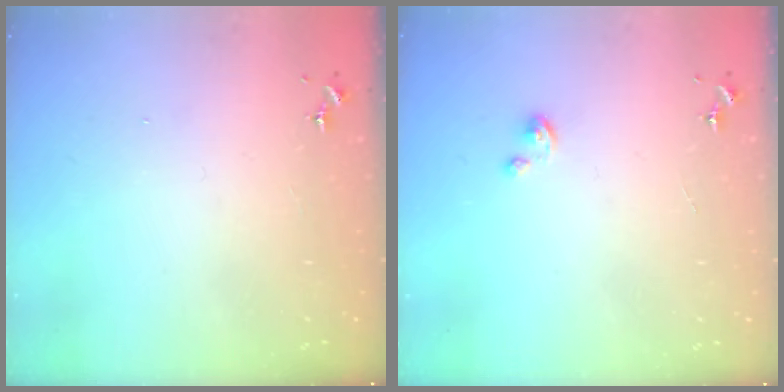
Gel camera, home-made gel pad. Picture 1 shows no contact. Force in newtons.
{"total": 1.4, "press": 1.4, "slide": 0.1}